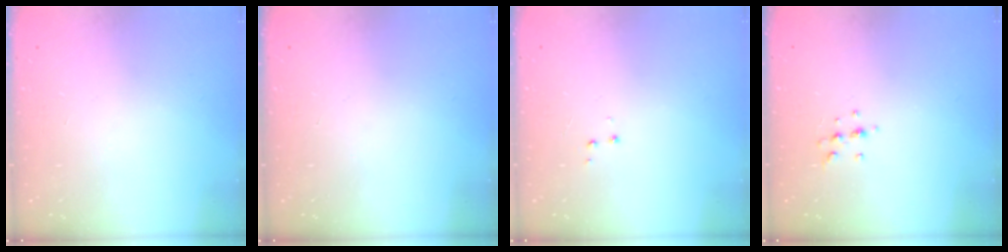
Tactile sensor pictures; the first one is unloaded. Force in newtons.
{"total": 0.0}
{"total": 3.3, "press": 3.3, "slide": 0.4}
{"total": 5.3, "press": 5.1, "slide": 1.5}